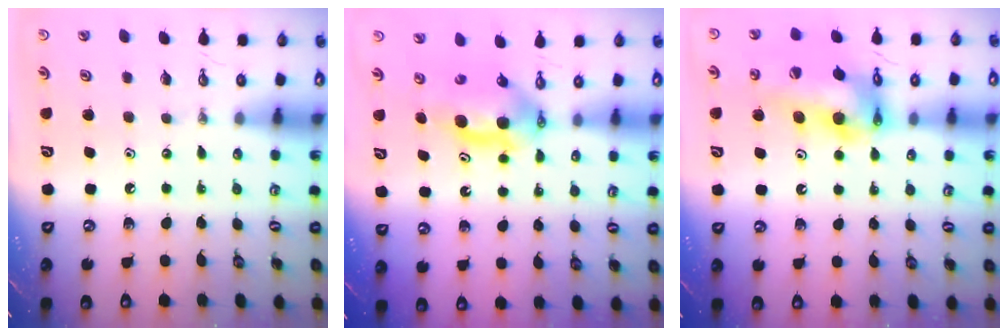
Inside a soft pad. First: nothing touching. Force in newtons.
{"total": 6.4, "press": 4.9, "slide": 4.1}
{"total": 16.5, "press": 16.4, "slide": 1.8}